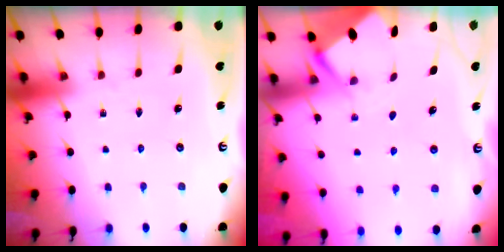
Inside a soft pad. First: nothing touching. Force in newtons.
{"total": 2.8, "press": 2.8, "slide": 0.4}